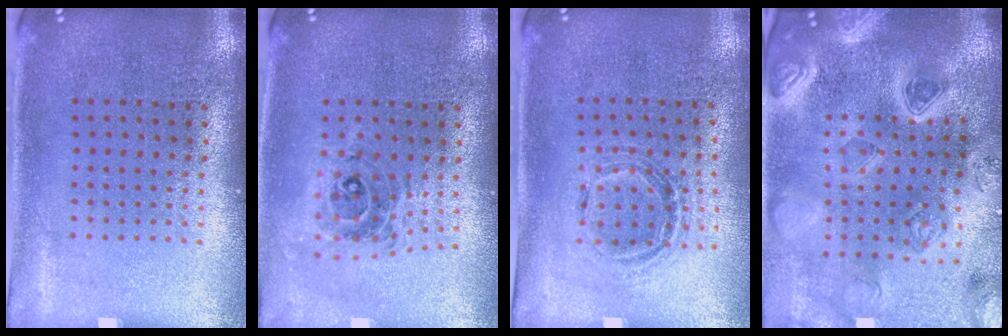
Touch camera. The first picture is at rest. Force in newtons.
{"total": 0.7, "press": 0.6, "slide": 0.1}
{"total": 1.0, "press": 1.0, "slide": 0.2}
{"total": 5.1, "press": 4.3, "slide": 2.6}